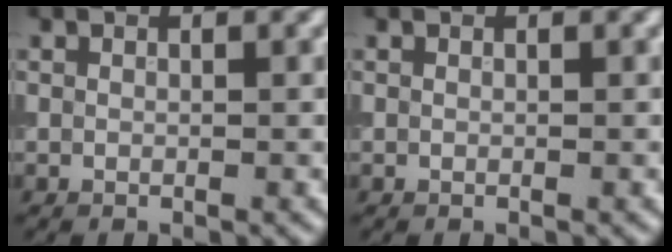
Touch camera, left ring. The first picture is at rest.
{"total": 0.0}